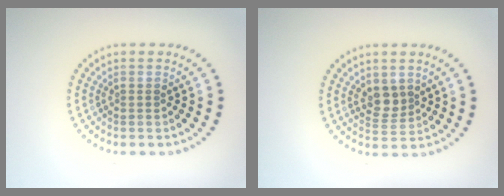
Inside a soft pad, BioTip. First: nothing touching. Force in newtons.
{"total": 2.1, "press": 1.9, "slide": 1.0}